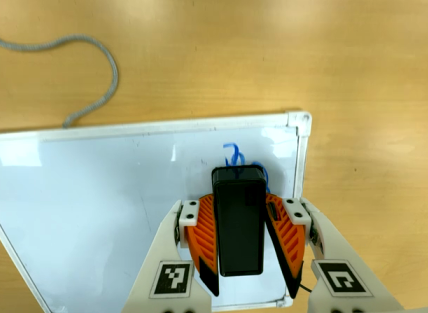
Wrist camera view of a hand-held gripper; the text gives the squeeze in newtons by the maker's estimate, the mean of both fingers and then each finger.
{"total": 12.5, "left": 14.9, "right": 10.0}